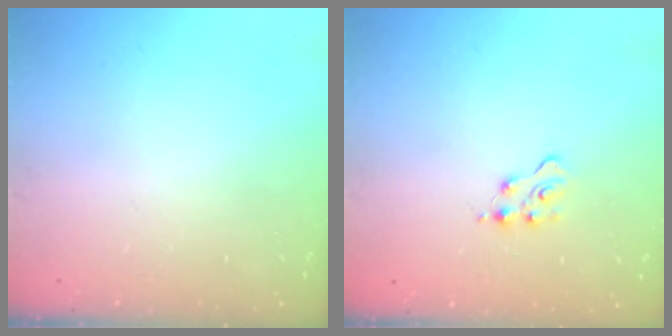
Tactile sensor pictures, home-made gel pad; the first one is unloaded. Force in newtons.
{"total": 3.4, "press": 3.3, "slide": 0.4}